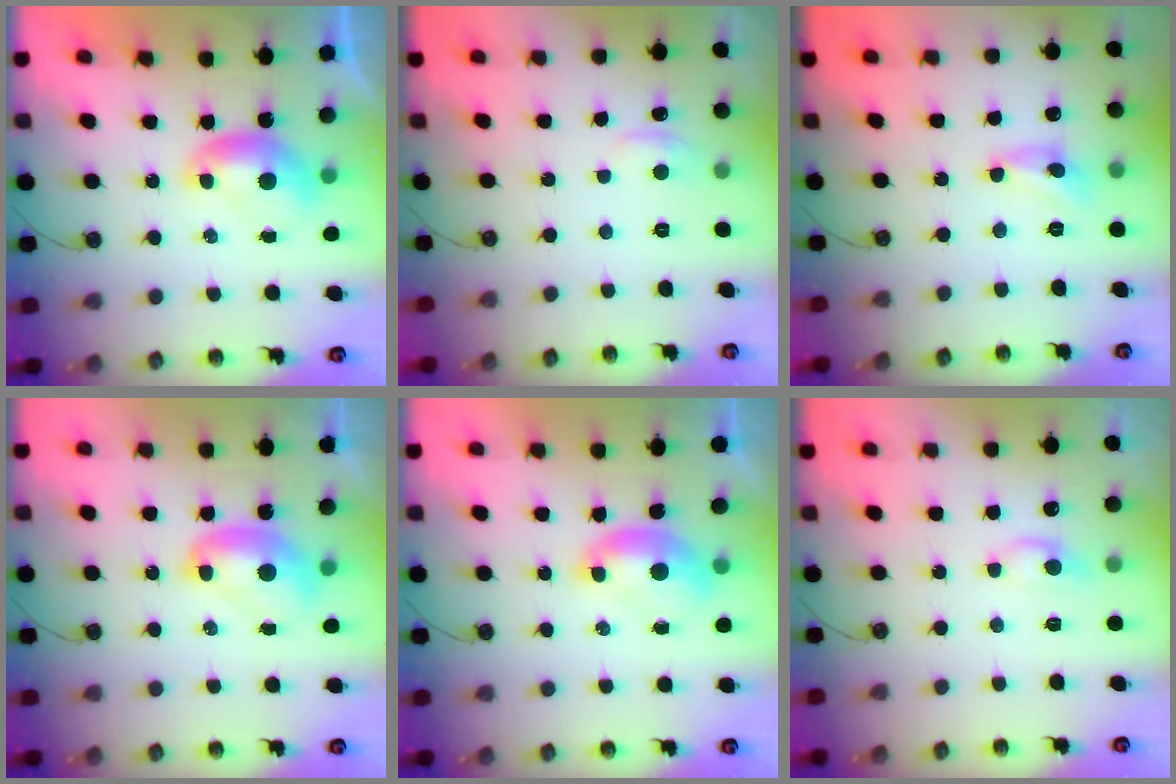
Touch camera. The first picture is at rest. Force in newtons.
{"total": 1.3, "press": 1.0, "slide": 0.7}
{"total": 2.5, "press": 2.5, "slide": 0.3}
{"total": 2.3, "press": 2.3, "slide": 0.3}
{"total": 1.8, "press": 1.7, "slide": 0.6}
{"total": 1.7, "press": 1.6, "slide": 0.6}